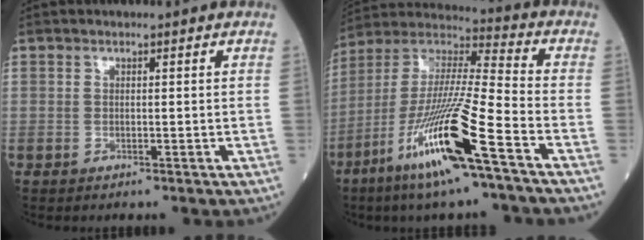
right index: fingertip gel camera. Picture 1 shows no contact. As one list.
[{"total": 18.5, "force": [-9.1, -0.1, 16.1], "torque": [-0.348, -0.040, -0.177]}]